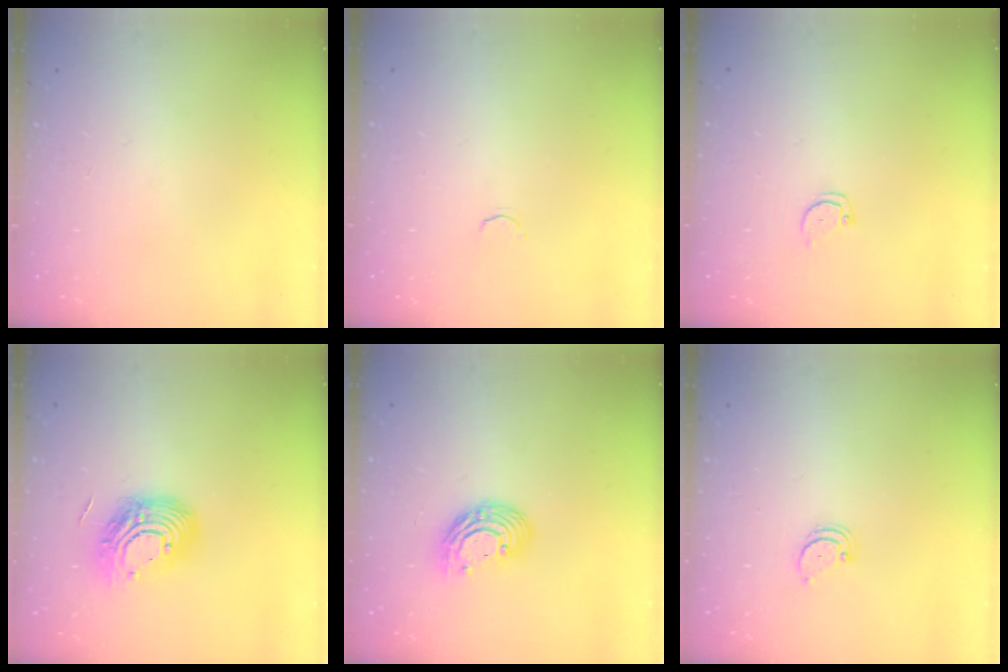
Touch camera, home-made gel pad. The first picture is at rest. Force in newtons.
{"total": 1.7, "press": 1.6, "slide": 0.5}
{"total": 2.0, "press": 2.0, "slide": 0.2}
{"total": 14.8, "press": 14.7, "slide": 1.0}
{"total": 10.8, "press": 10.8, "slide": 0.9}
{"total": 1.9, "press": 1.9, "slide": 0.2}